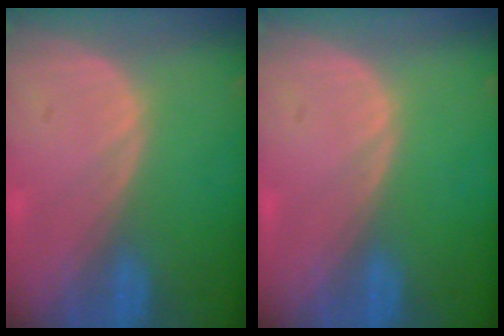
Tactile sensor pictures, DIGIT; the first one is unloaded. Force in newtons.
{"total": 0.0}